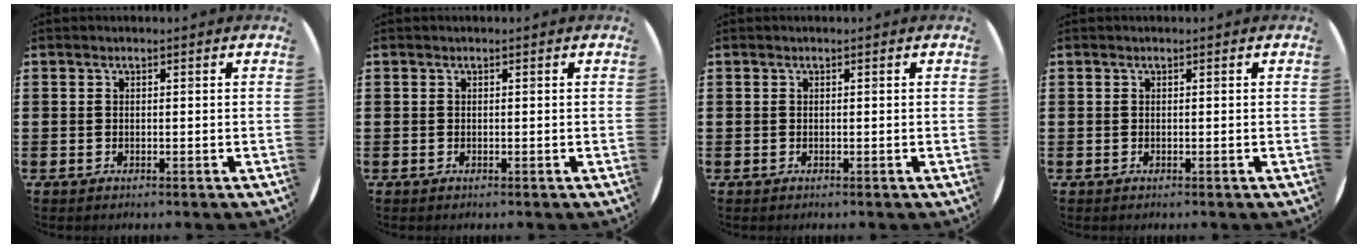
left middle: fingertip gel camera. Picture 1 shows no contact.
{"total": 0.0}
{"total": 0.0}
{"total": 0.0}